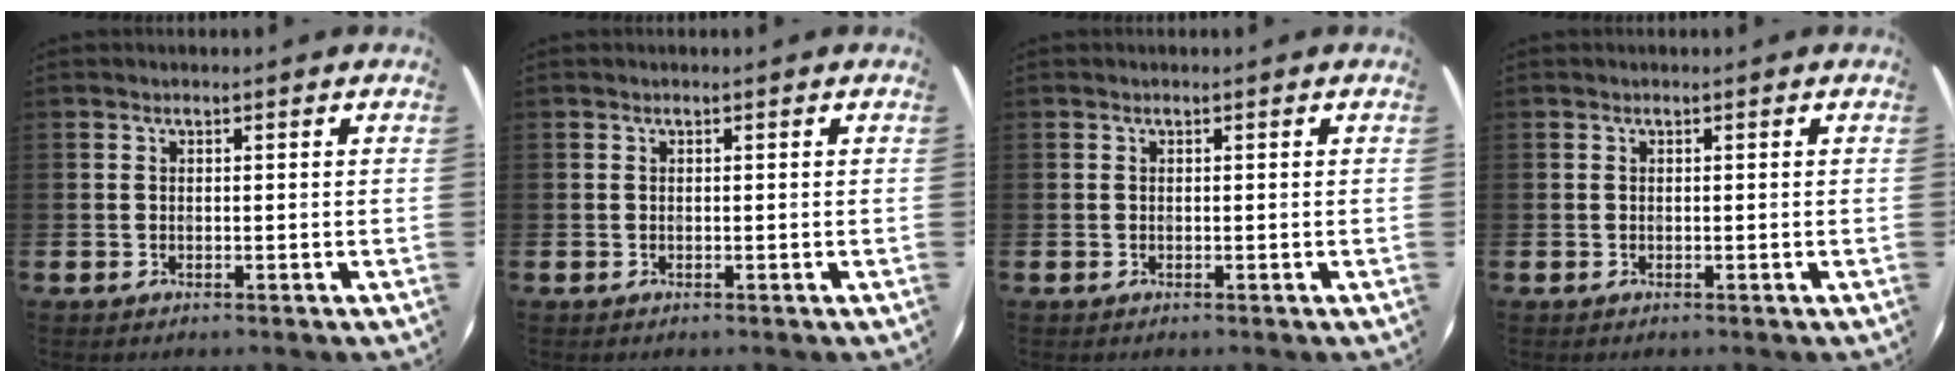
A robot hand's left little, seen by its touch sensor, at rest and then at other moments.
{"total": 0.0}
{"total": 0.0}
{"total": 0.0}